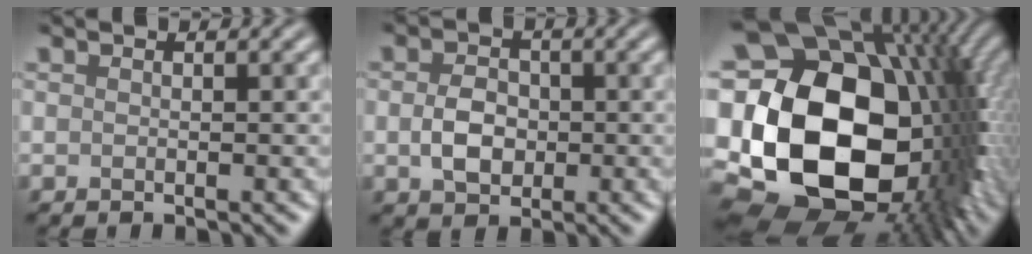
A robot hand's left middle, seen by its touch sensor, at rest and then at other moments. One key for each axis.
{"total": 3.1, "fx": -0.3, "fy": 2.3, "fz": 2.0, "tx": -0.040, "ty": 0.003, "tz": -0.009}
{"total": 20.7, "fx": -0.5, "fy": 14.8, "fz": 14.5, "tx": -0.301, "ty": -0.027, "tz": 0.019}